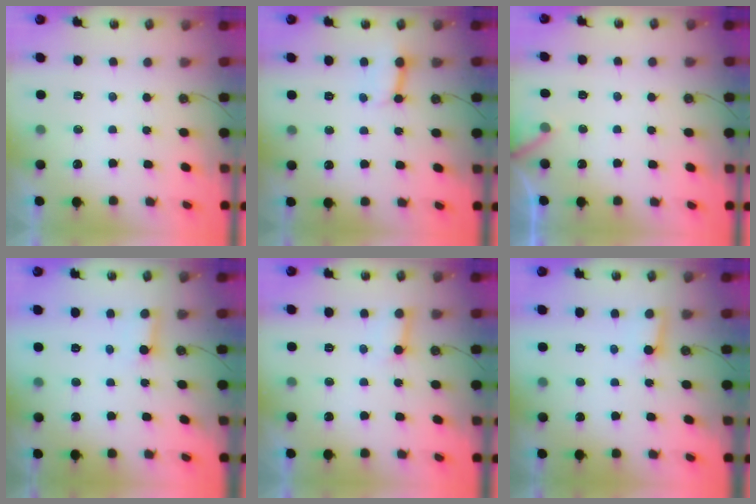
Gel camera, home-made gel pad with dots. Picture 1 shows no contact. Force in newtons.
{"total": 4.1, "press": 4.1, "slide": 0.5}
{"total": 5.8, "press": 5.8, "slide": 0.5}
{"total": 2.5, "press": 2.5, "slide": 0.2}
{"total": 7.0, "press": 7.0, "slide": 0.6}
{"total": 3.8, "press": 3.7, "slide": 0.4}